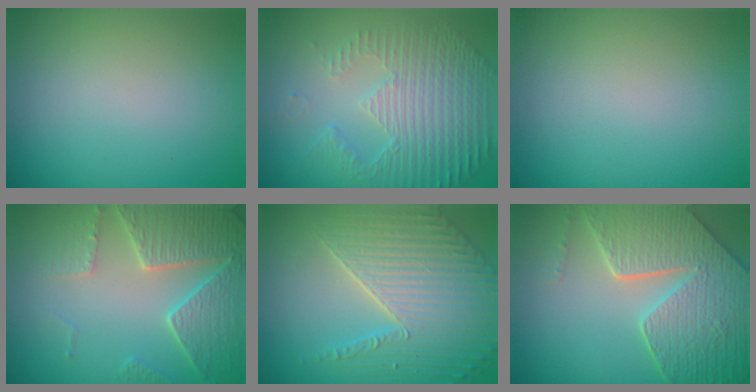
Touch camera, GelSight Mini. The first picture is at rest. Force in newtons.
{"total": 5.0, "press": 3.5, "slide": 3.5}
{"total": 0.0}
{"total": 5.0, "press": 4.5, "slide": 2.2}
{"total": 5.2, "press": 4.8, "slide": 2.1}
{"total": 8.8, "press": 6.3, "slide": 6.2}